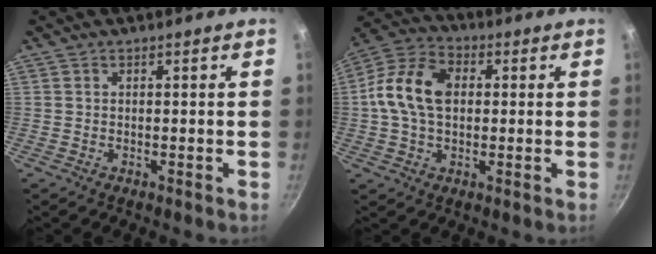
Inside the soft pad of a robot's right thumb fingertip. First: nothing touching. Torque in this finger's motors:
{"motor_torque": [0.51, 0.51, 0.23, -0.10, 0.16]}